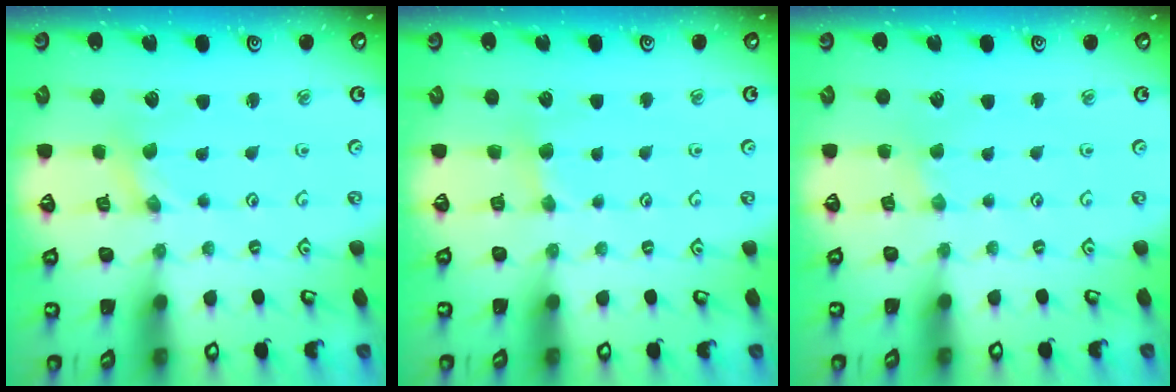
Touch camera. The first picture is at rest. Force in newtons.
{"total": 3.5, "press": 3.5, "slide": 0.5}
{"total": 0.9, "press": 0.9, "slide": 0.2}